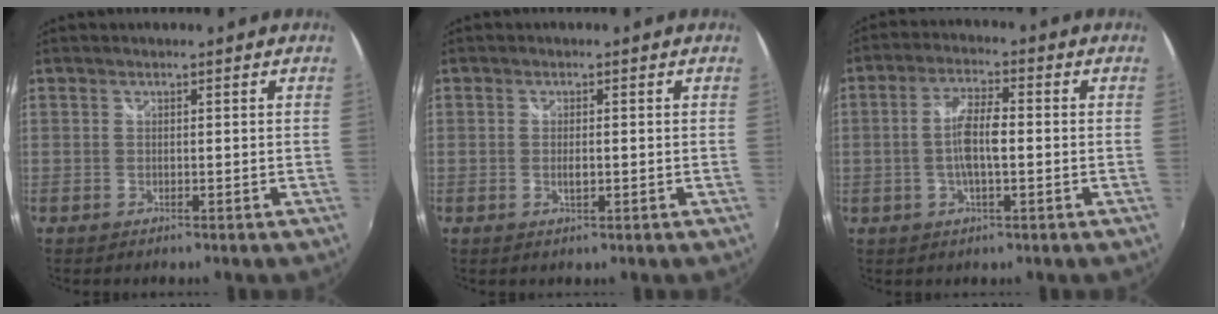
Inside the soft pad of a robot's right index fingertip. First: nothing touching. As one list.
[{"total": 1.5, "force": [-0.3, 0.6, 1.4], "torque": [-0.025, -0.001, -0.004]}, {"total": 6.7, "force": [-0.7, 1.7, 6.4], "torque": [-0.122, 0.005, -0.015]}]